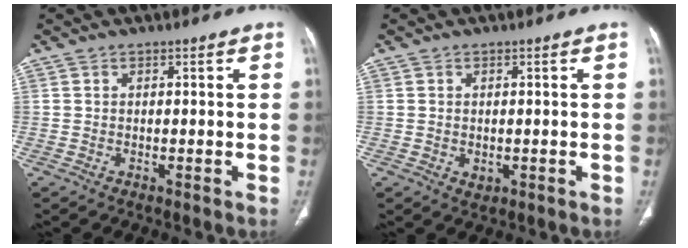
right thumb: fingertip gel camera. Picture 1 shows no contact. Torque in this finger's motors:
{"motor_torque": [-0.32, -0.19, -0.41, 0.17, -0.04]}